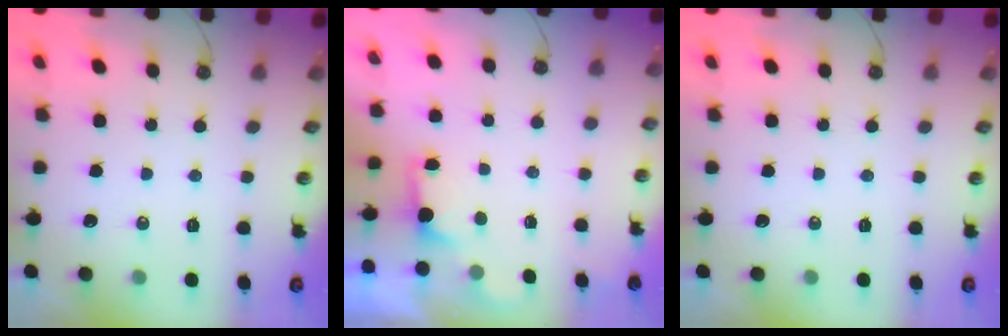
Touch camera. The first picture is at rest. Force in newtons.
{"total": 1.4, "press": 1.2, "slide": 0.8}
{"total": 0.0}